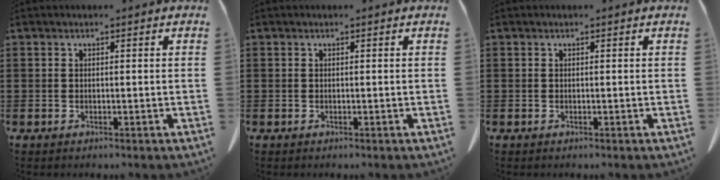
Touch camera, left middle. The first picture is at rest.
{"total": 0.0}
{"total": 0.0}